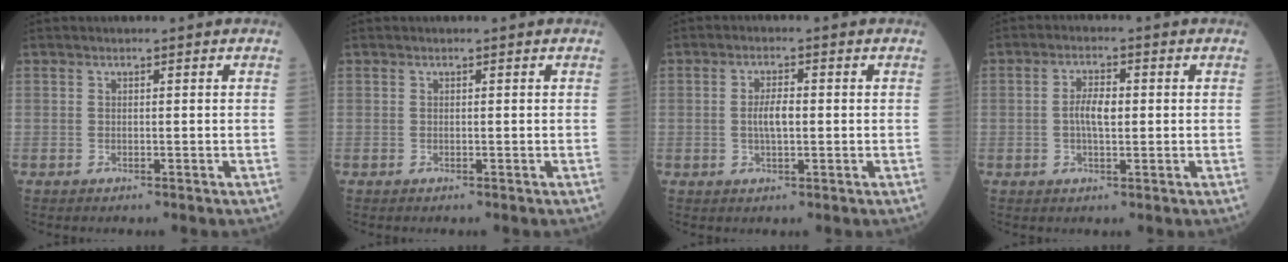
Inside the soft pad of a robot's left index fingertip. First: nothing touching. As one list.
[{"total": 0.0}, {"total": 3.4, "force": [-0.2, 1.1, 3.2], "torque": [-0.067, 0.000, -0.004]}, {"total": 3.9, "force": [-0.1, 1.5, 3.6], "torque": [-0.077, 0.004, -0.004]}]